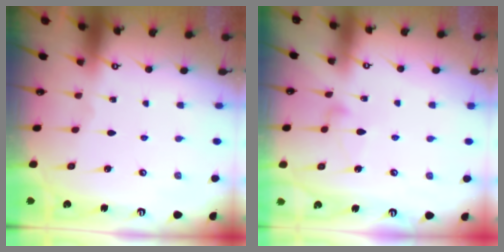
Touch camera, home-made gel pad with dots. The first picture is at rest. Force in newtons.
{"total": 6.0, "press": 6.0, "slide": 0.4}